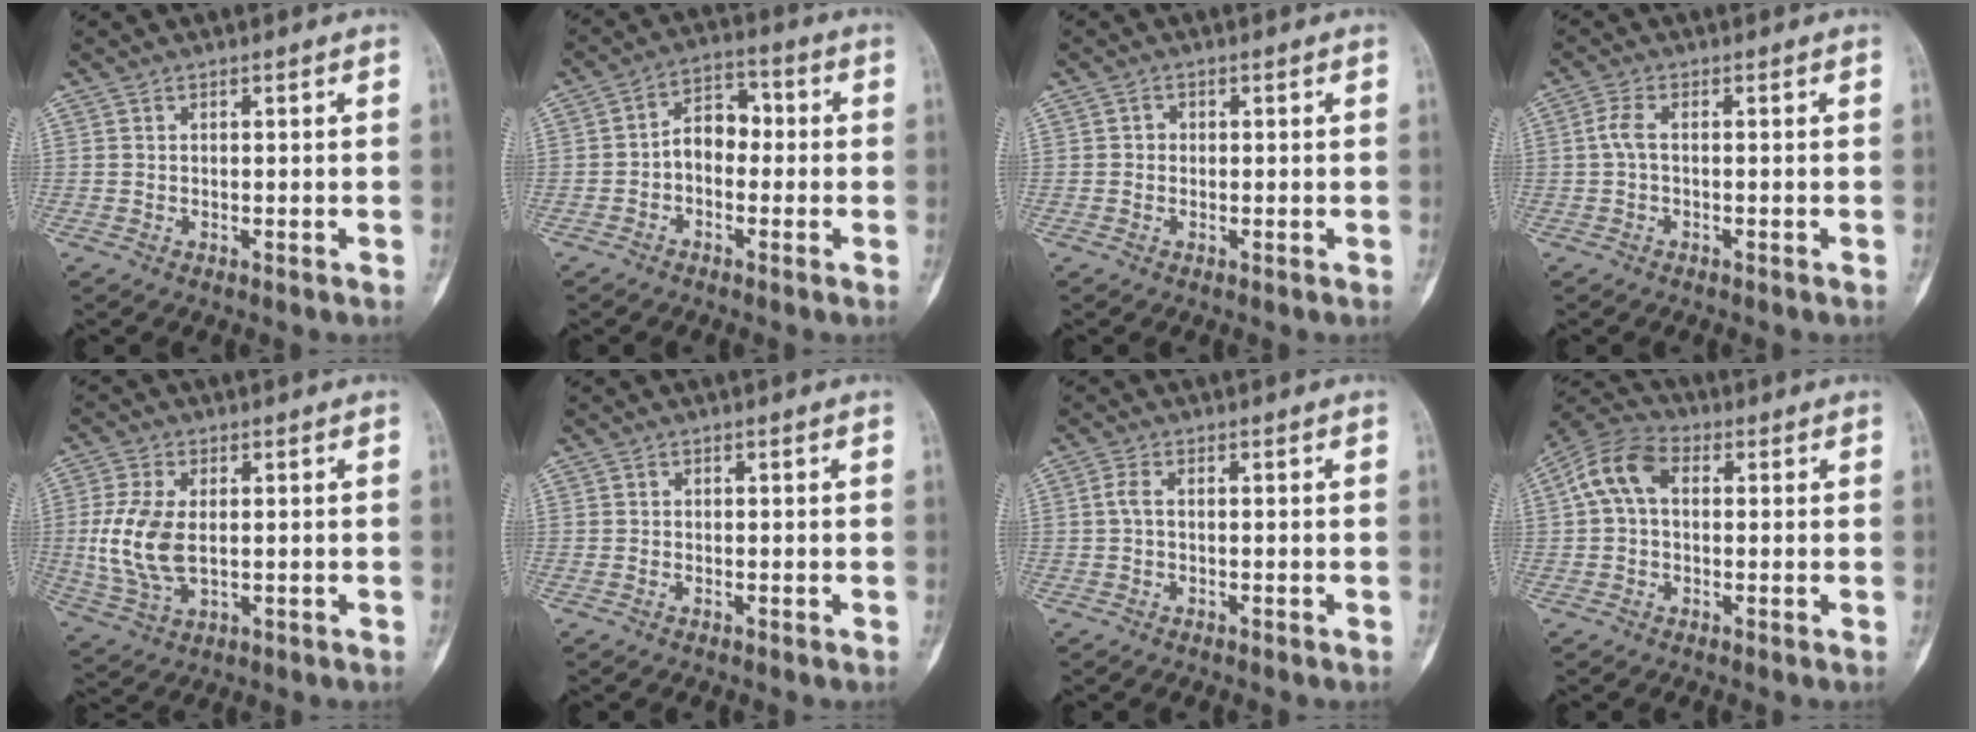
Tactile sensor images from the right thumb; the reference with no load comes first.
{"total": 6.6, "force": [-0.9, 4.6, 4.7], "torque": [-0.051, 0.030, -0.031]}
{"total": 0.9, "force": [-0.1, 0.9, 0.3], "torque": [0.002, 0.004, -0.004]}
{"total": 2.6, "force": [-0.4, 1.0, 2.3], "torque": [-0.058, 0.006, -0.010]}
{"total": 10.2, "force": [0.0, 5.7, 8.5], "torque": [-0.191, -0.006, 0.008]}
{"total": 0.0}
{"total": 1.7, "force": [-0.3, 0.6, 1.5], "torque": [-0.037, 0.003, -0.009]}
{"total": 8.4, "force": [1.3, 5.5, 6.3], "torque": [-0.124, 0.030, 0.016]}